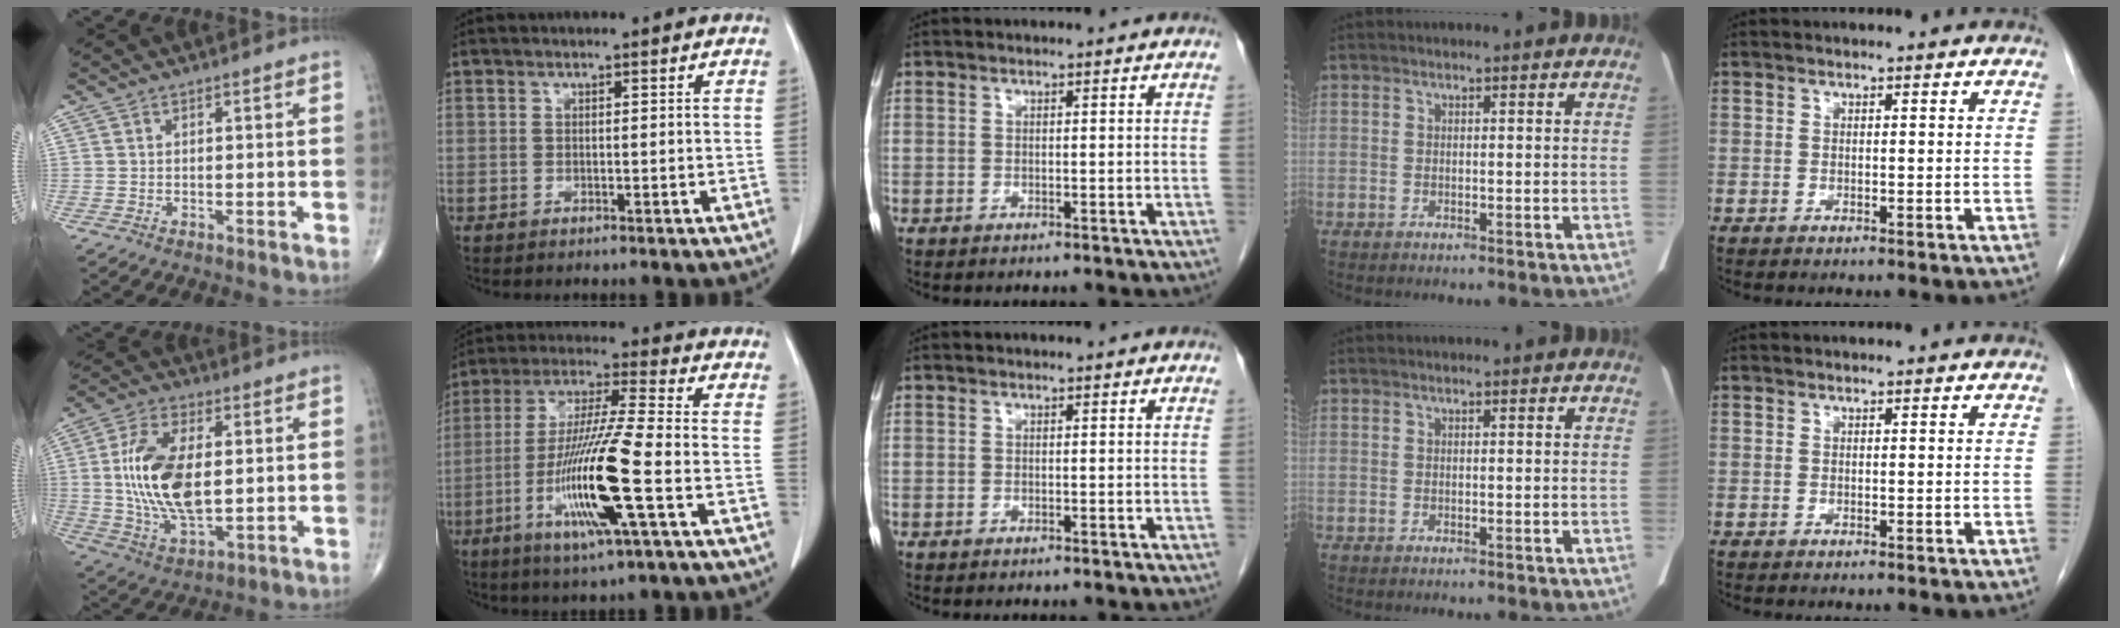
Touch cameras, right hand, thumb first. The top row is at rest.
{"thumb": {"total": 16.4, "force": [1.3, 8.2, 14.1], "torque": [-0.276, -0.010, 0.031]}, "index": {"total": 15.5, "force": [-4.9, -0.2, 14.7], "torque": [-0.298, -0.019, -0.097]}}